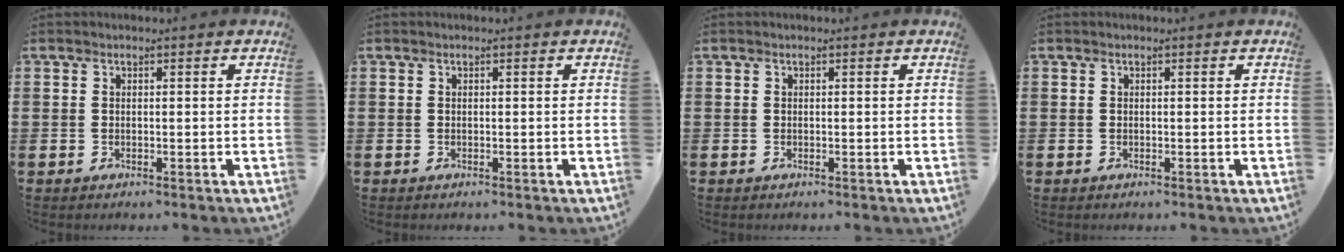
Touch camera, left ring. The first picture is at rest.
{"total": 0.0}
{"total": 0.0}
{"total": 0.0}